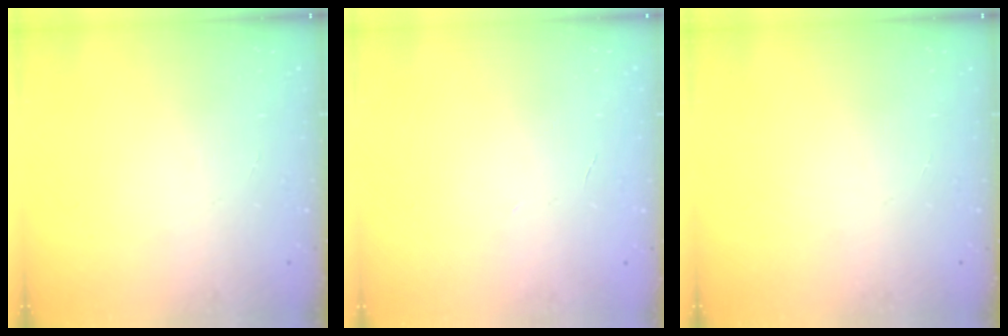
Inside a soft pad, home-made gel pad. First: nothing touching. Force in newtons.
{"total": 1.8, "press": 1.7, "slide": 0.5}
{"total": 0.0}